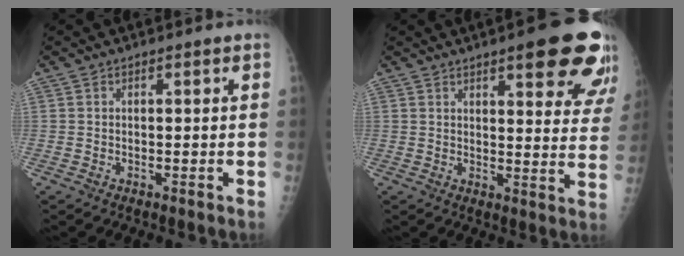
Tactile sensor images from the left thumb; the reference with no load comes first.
{"total": 16.7, "force": [9.8, 4.5, 12.8], "torque": [-0.128, -0.040, 0.114]}